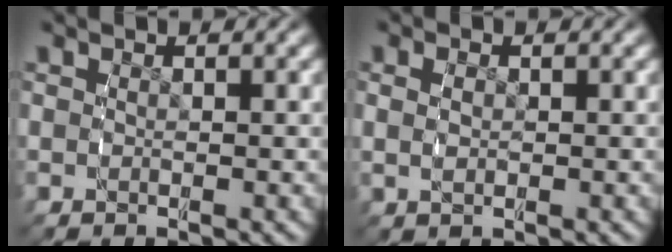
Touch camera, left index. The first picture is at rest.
{"total": 1.3, "force": [0.3, 0.7, 1.1], "torque": [-0.024, -0.002, 0.009]}